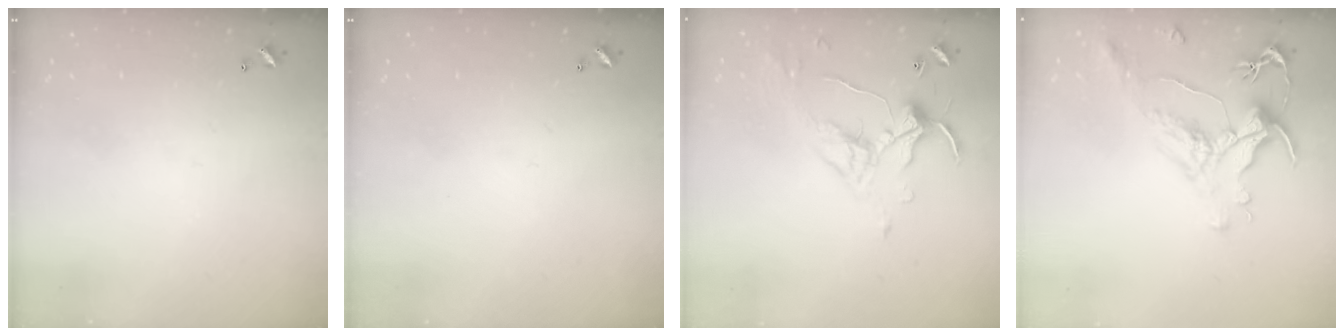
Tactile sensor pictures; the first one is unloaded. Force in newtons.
{"total": 0.0}
{"total": 1.7, "press": 1.5, "slide": 0.8}
{"total": 1.6, "press": 1.0, "slide": 1.3}